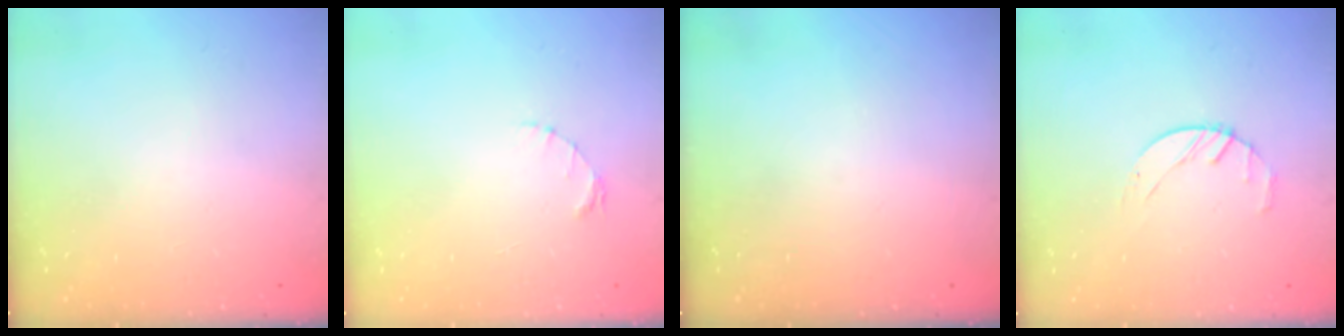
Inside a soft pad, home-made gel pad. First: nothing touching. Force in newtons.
{"total": 1.6, "press": 1.5, "slide": 0.3}
{"total": 0.0}
{"total": 2.5, "press": 2.5, "slide": 0.4}